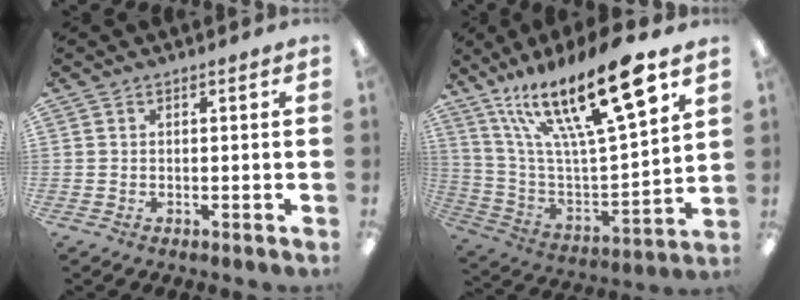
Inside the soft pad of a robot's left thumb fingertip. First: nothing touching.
{"total": 23.5, "force": [15.0, 5.8, 17.1], "torque": [-0.307, -0.096, 0.248]}